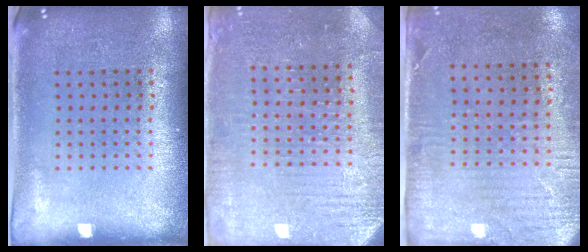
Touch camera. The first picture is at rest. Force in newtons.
{"total": 3.1, "press": 3.1, "slide": 0.3}
{"total": 2.9, "press": 2.4, "slide": 1.7}